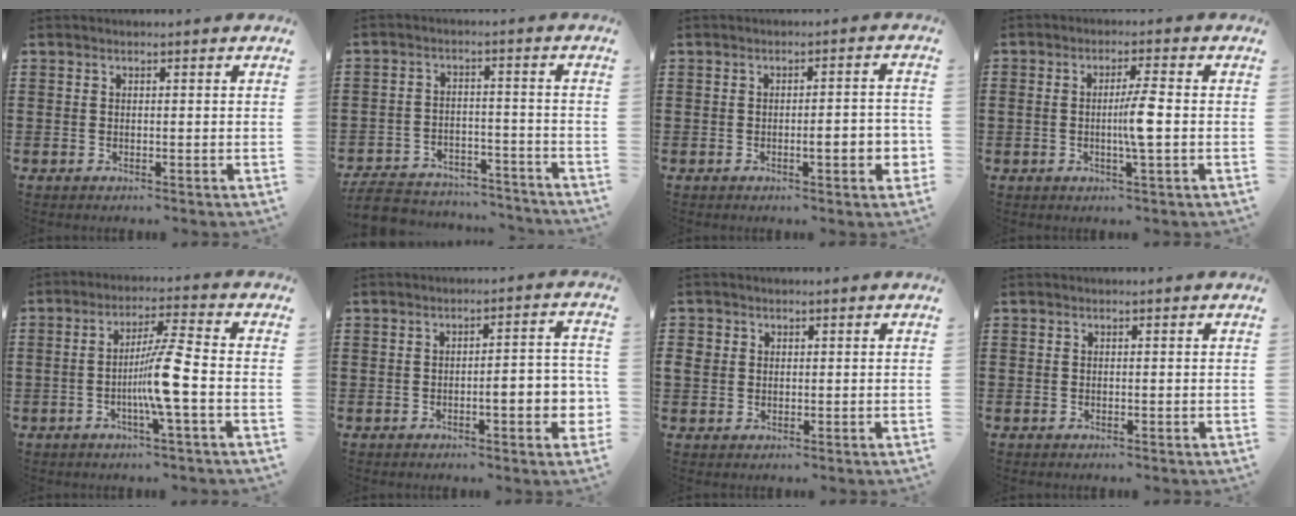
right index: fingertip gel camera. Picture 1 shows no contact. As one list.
[{"total": 6.7, "force": [-6.3, 1.4, 1.5], "torque": [-0.037, 0.009, -0.126]}, {"total": 4.5, "force": [-1.2, 0.9, 4.2], "torque": [-0.060, -0.004, -0.021]}, {"total": 4.8, "force": [-0.7, -0.1, 4.7], "torque": [-0.091, -0.009, -0.018]}, {"total": 8.0, "force": [-2.1, -0.3, 7.7], "torque": [-0.146, -0.012, -0.045]}, {"total": 5.4, "force": [-1.5, 1.2, 5.0], "torque": [-0.065, -0.007, -0.029]}, {"total": 1.5, "force": [0.3, 1.4, 0.5], "torque": [-0.015, 0.006, 0.004]}, {"total": 0.0}]